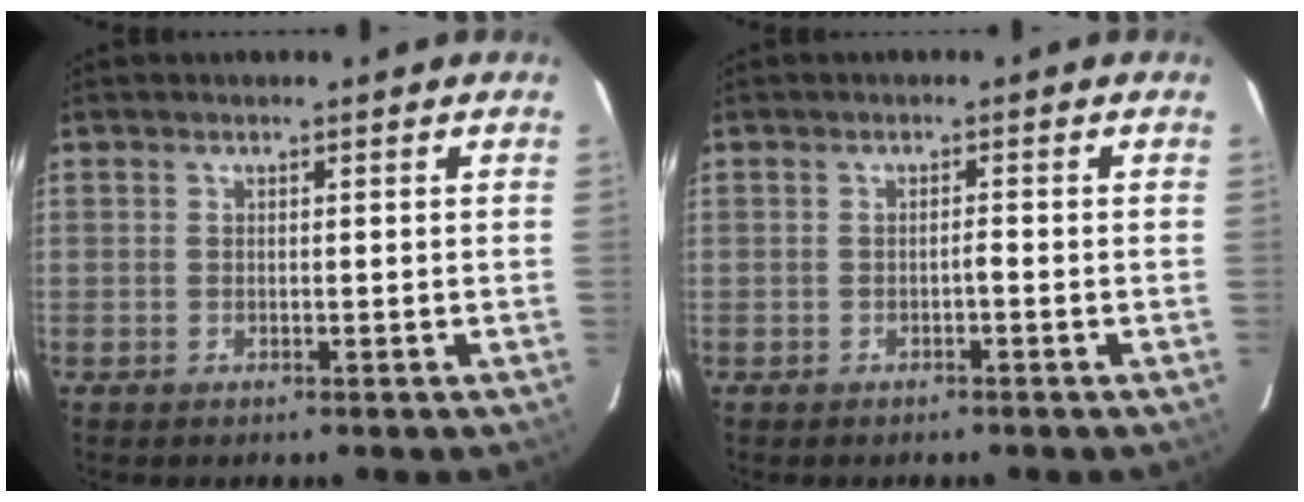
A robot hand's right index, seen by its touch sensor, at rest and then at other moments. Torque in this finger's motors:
{"motor_torque": [0.10, 0.07, -0.06, 0.00]}